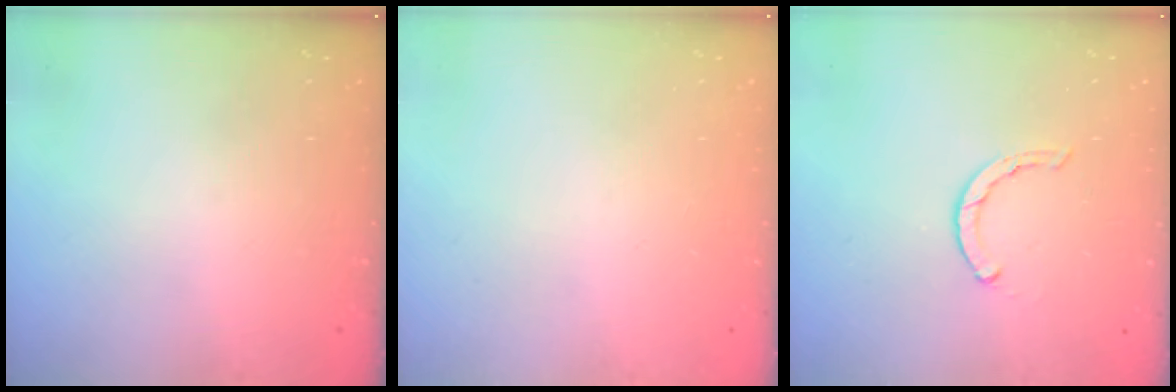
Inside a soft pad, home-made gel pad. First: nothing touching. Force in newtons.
{"total": 0.0}
{"total": 0.5, "press": 0.5, "slide": 0.2}